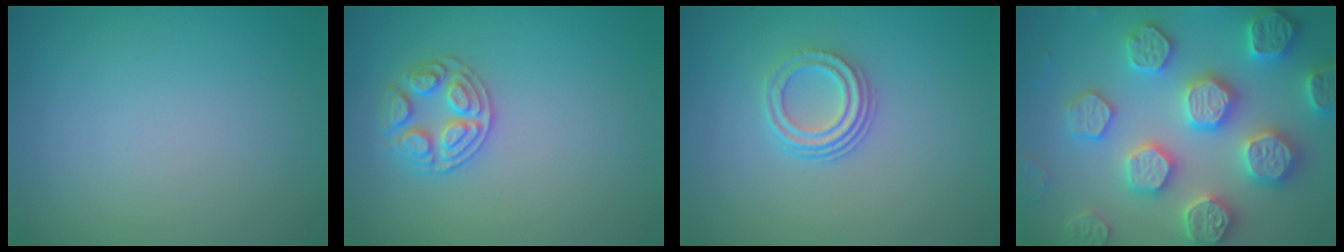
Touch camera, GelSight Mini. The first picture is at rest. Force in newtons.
{"total": 2.6, "press": 2.6, "slide": 0.2}
{"total": 3.0, "press": 2.2, "slide": 2.1}
{"total": 7.9, "press": 7.7, "slide": 1.7}